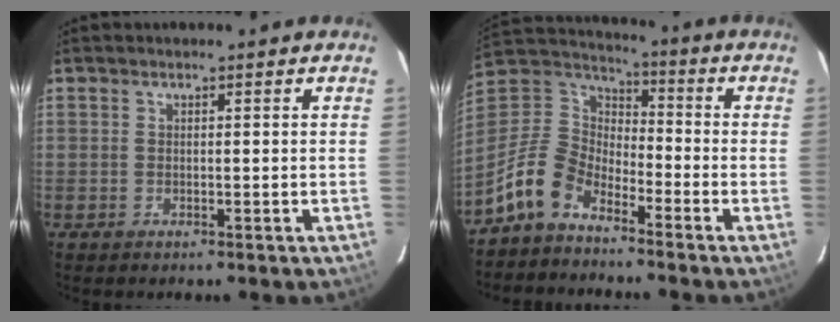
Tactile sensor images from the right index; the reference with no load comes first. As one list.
[{"total": 10.8, "force": [-7.2, 5.9, 5.4], "torque": [-0.124, 0.021, -0.152]}]